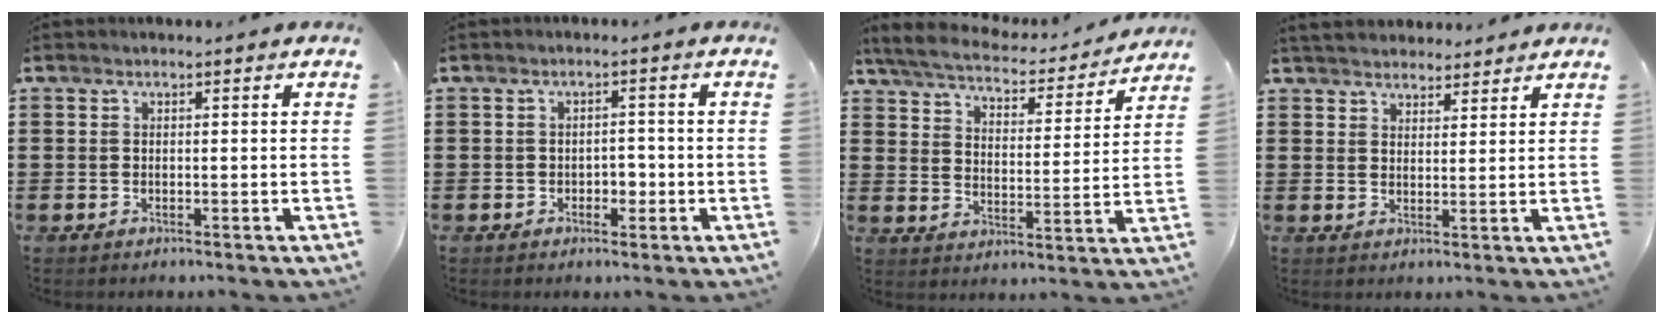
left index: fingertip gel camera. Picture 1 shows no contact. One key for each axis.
{"total": 2.1, "fx": -0.7, "fy": 1.4, "fz": 1.3, "tx": -0.030, "ty": 0.005, "tz": -0.017}
{"total": 5.2, "fx": 5.0, "fy": 0.4, "fz": 1.4, "tx": -0.054, "ty": -0.034, "tz": 0.083}
{"total": 3.7, "fx": 3.6, "fy": 0.9, "fz": 0.3, "tx": -0.017, "ty": -0.005, "tz": 0.069}